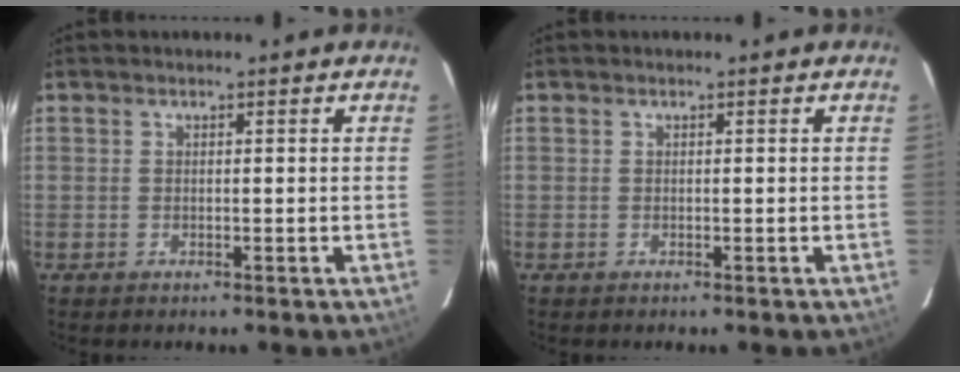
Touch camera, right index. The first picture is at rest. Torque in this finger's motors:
{"motor_torque": [0.00, 0.00, 0.02, 0.01]}